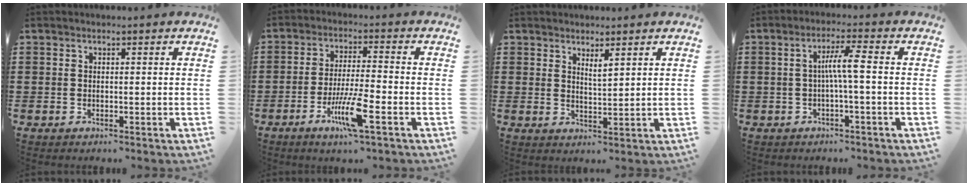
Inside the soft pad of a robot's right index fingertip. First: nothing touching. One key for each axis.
{"total": 8.0, "fx": -3.7, "fy": 1.0, "fz": 7.0, "tx": -0.144, "ty": -0.012, "tz": -0.071}
{"total": 2.1, "fx": 1.7, "fy": 0.3, "fz": 1.2, "tx": -0.025, "ty": 0.003, "tz": 0.030}
{"total": 4.7, "fx": -0.4, "fy": 0.1, "fz": 4.7, "tx": -0.088, "ty": 0.003, "tz": -0.014}